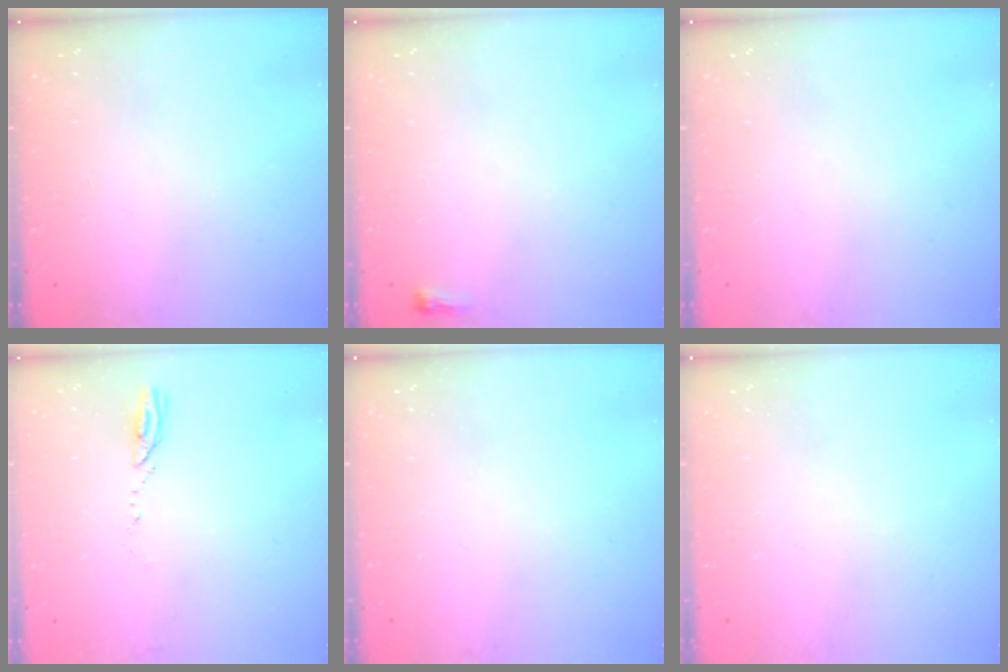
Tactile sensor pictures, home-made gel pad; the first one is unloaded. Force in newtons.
{"total": 2.4, "press": 2.4, "slide": 0.6}
{"total": 0.0}
{"total": 2.6, "press": 2.6, "slide": 0.3}
{"total": 0.0}
{"total": 0.0}